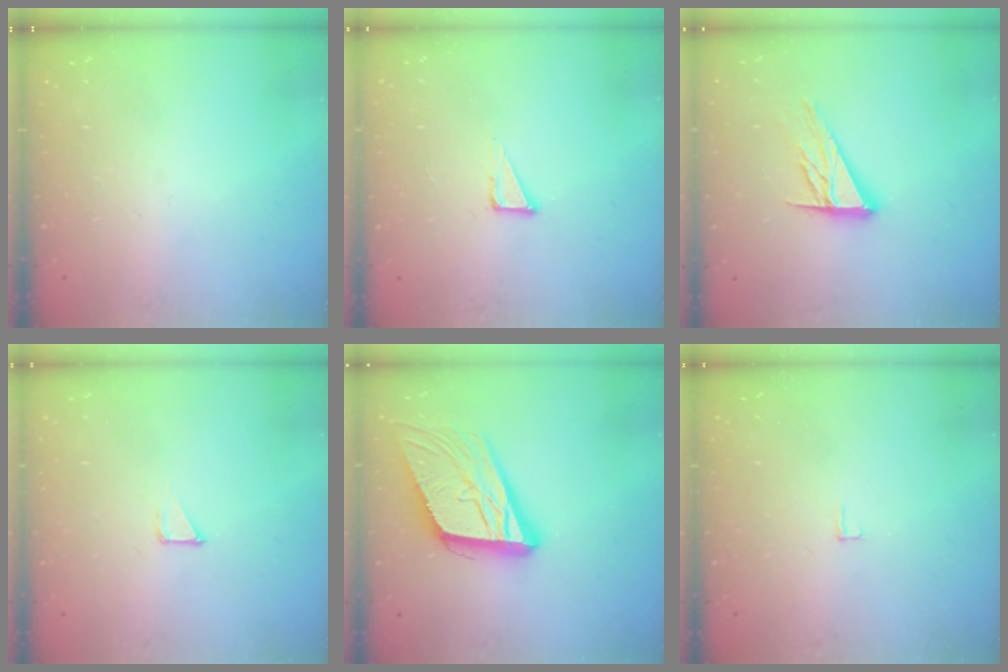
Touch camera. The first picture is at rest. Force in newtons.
{"total": 4.5, "press": 4.5, "slide": 0.3}
{"total": 12.3, "press": 12.3, "slide": 1.2}
{"total": 1.6, "press": 1.6, "slide": 0.1}
{"total": 17.9, "press": 17.6, "slide": 3.3}
{"total": 2.0, "press": 2.0, "slide": 0.2}